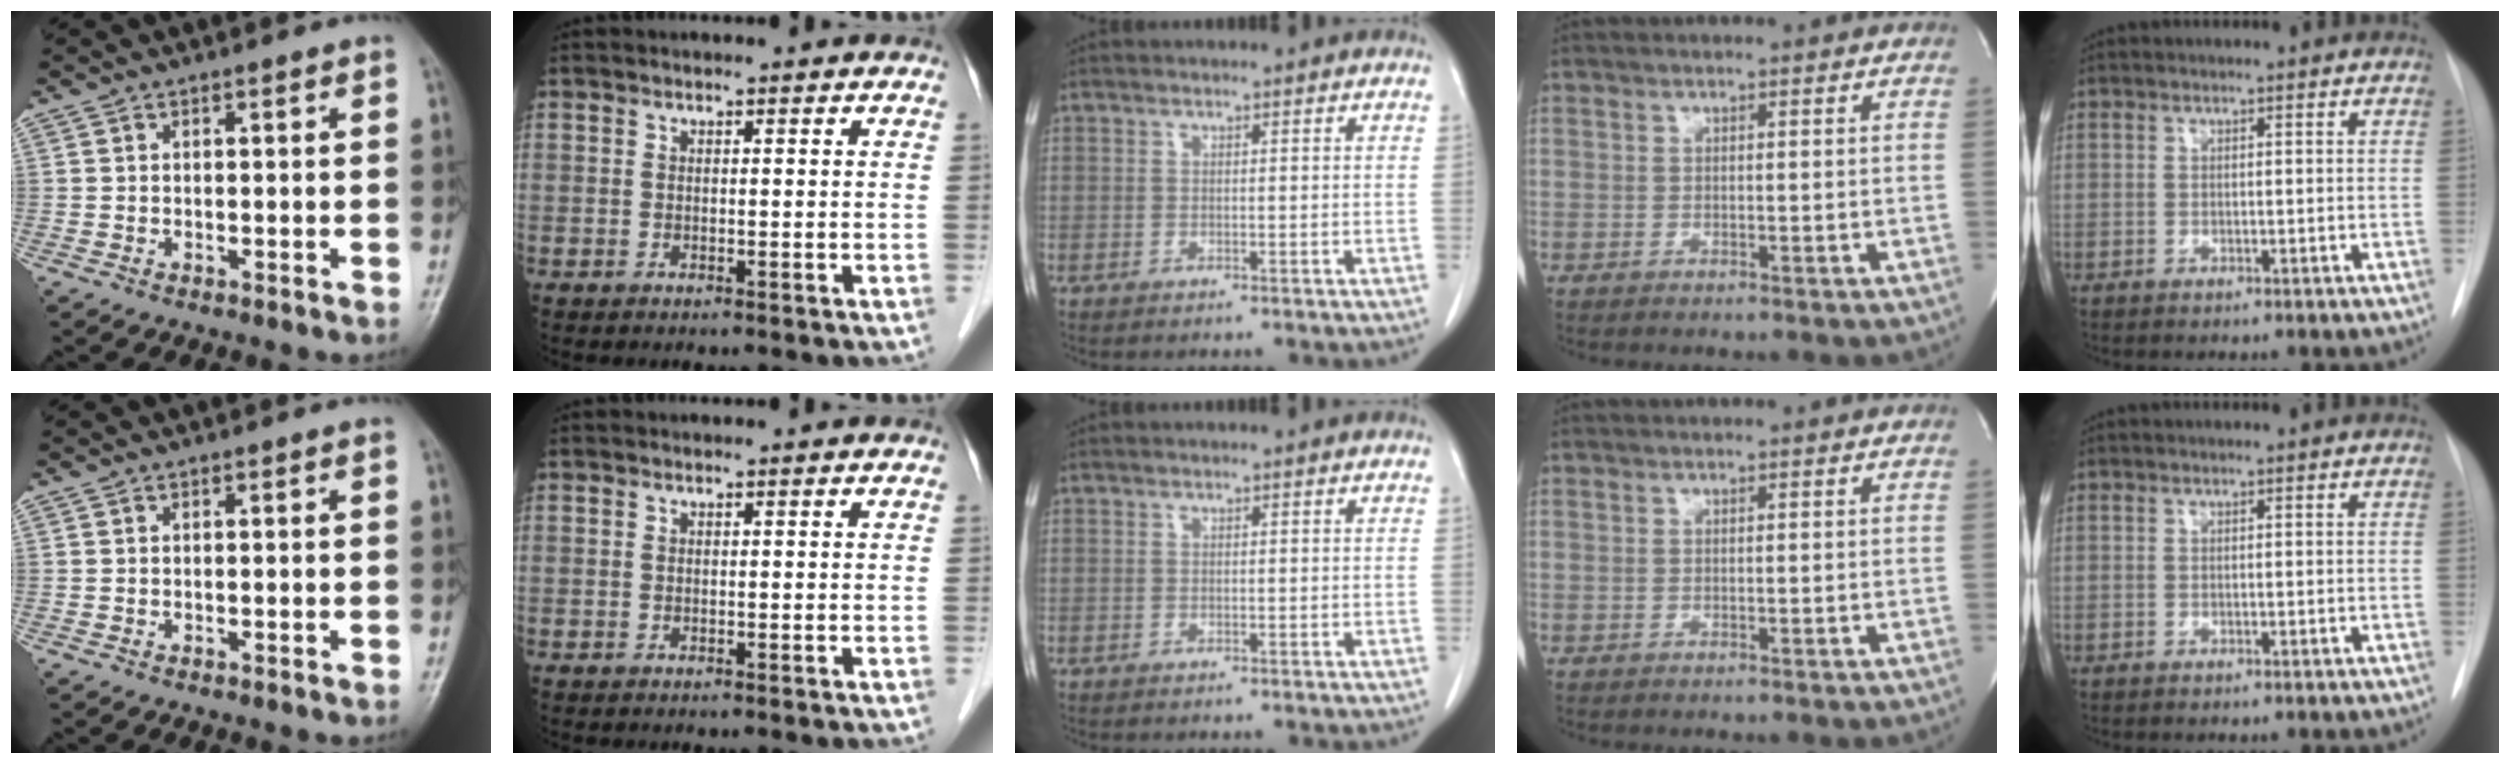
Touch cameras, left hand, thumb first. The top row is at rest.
{}